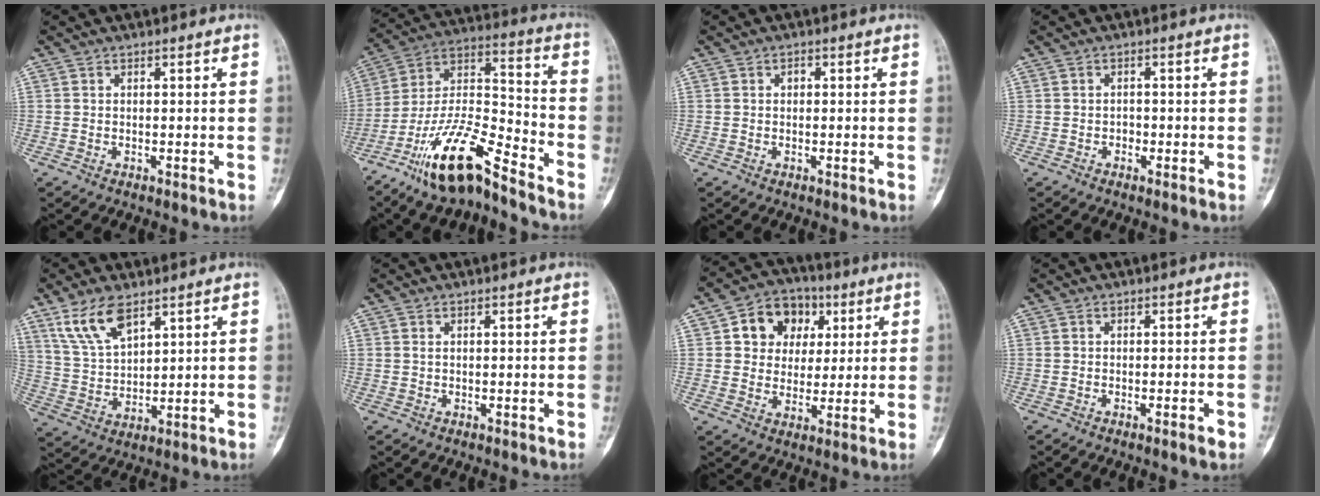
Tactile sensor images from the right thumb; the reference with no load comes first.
{"total": 17.6, "force": [-12.4, 4.8, 11.5], "torque": [-0.210, 0.080, -0.230]}
{"total": 0.9, "force": [0.1, 0.7, 0.5], "torque": [-0.003, 0.003, -0.001]}
{"total": 1.2, "force": [-0.5, 0.9, 0.7], "torque": [-0.004, 0.004, -0.010]}
{"total": 9.6, "force": [6.3, 4.1, 6.0], "torque": [-0.111, -0.026, 0.134]}
{"total": 0.0}
{"total": 11.4, "force": [3.6, 9.4, 5.3], "torque": [-0.039, -0.002, 0.055]}
{"total": 1.6, "force": [-0.8, 0.2, 1.4], "torque": [-0.024, -0.002, -0.011]}